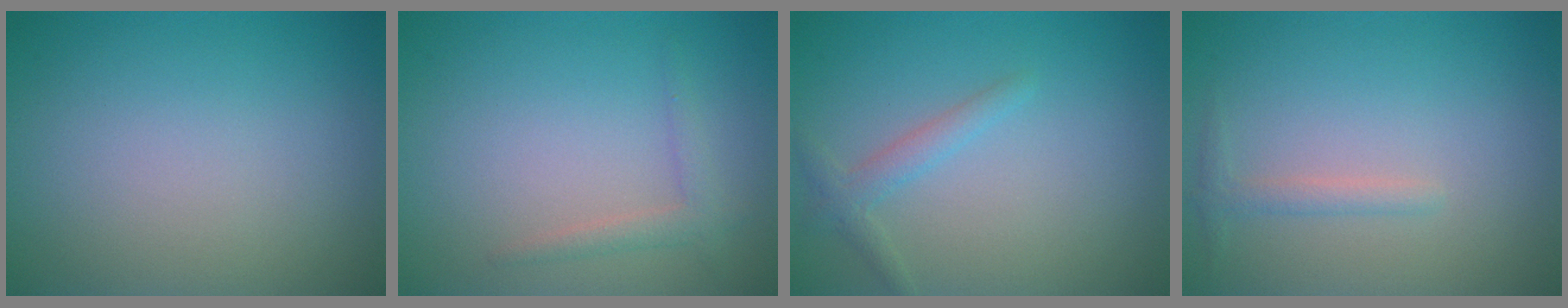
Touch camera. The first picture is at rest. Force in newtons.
{"total": 1.5, "press": 1.4, "slide": 0.1}
{"total": 1.6, "press": 1.6, "slide": 0.1}
{"total": 1.2, "press": 1.2, "slide": 0.0}